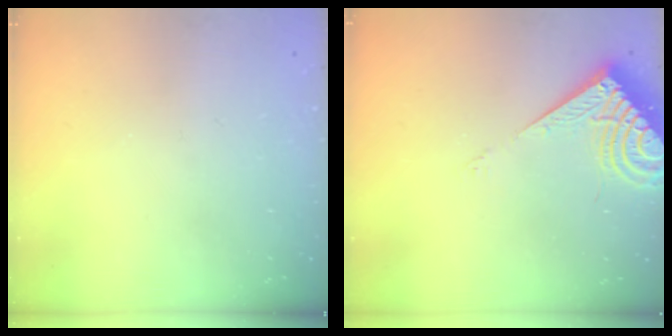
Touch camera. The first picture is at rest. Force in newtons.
{"total": 8.3, "press": 8.1, "slide": 1.3}